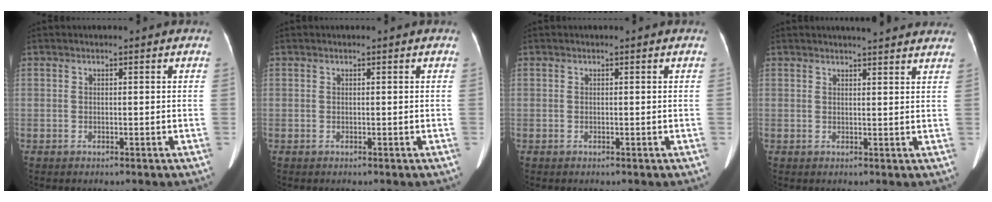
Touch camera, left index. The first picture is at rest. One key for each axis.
{"total": 0.0}
{"total": 0.0}
{"total": 9.5, "fx": 8.7, "fy": 0.9, "fz": 3.7, "tx": -0.040, "ty": 0.010, "tz": 0.087}